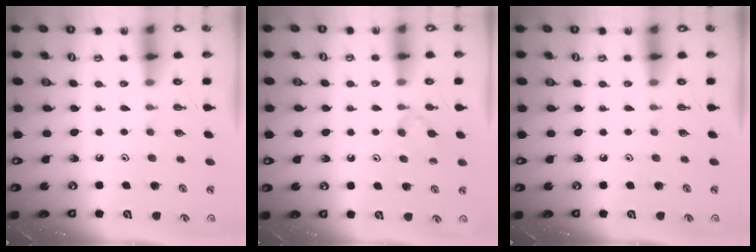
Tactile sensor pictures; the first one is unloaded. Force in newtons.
{"total": 3.1, "press": 3.0, "slide": 0.6}
{"total": 0.0}